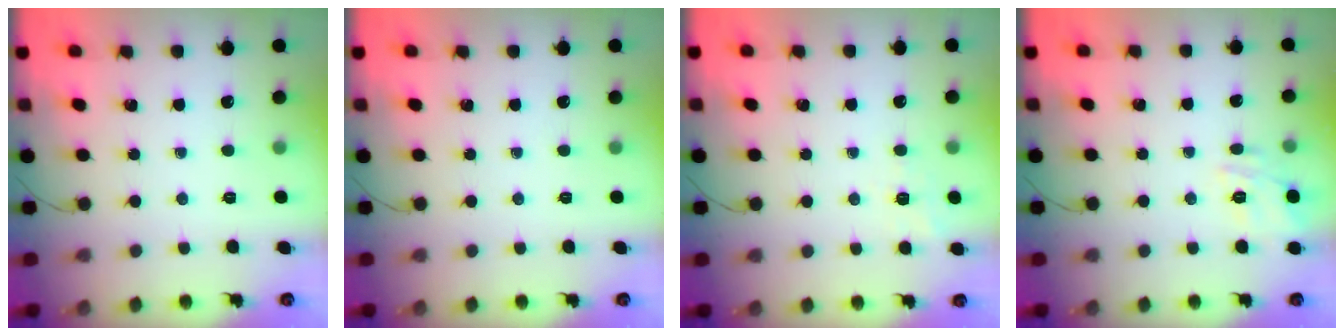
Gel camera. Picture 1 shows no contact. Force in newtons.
{"total": 0.0}
{"total": 1.6, "press": 0.2, "slide": 1.6}
{"total": 13.1, "press": 13.1, "slide": 0.5}